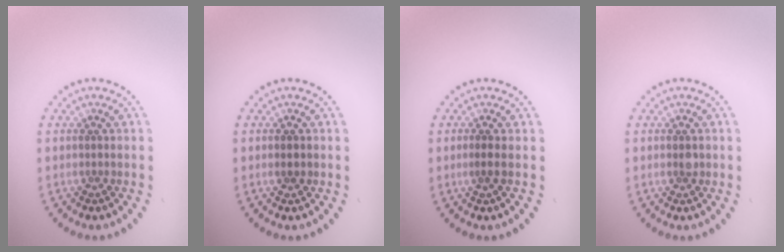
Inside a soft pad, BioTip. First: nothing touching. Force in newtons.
{"total": 1.2, "press": 1.2, "slide": 0.1}
{"total": 0.6, "press": 0.4, "slide": 0.4}
{"total": 0.9, "press": 0.9, "slide": 0.0}